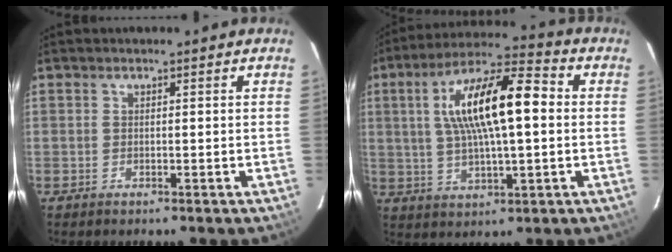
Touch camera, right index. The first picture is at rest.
{"total": 16.3, "force": [2.3, 4.8, 15.4], "torque": [-0.278, 0.023, 0.037]}